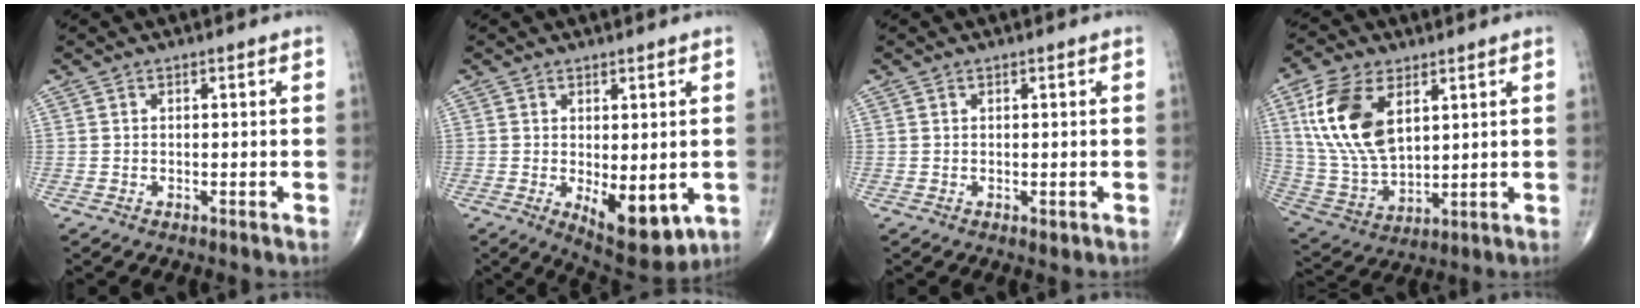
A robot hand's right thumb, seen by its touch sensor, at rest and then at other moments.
{"total": 9.8, "force": [-2.1, 4.5, 8.5], "torque": [-0.100, -0.019, -0.016]}
{"total": 0.7, "force": [0.0, 0.5, 0.5], "torque": [-0.008, -0.003, 0.003]}
{"total": 16.5, "force": [5.9, 9.2, 12.4], "torque": [-0.241, -0.020, 0.124]}